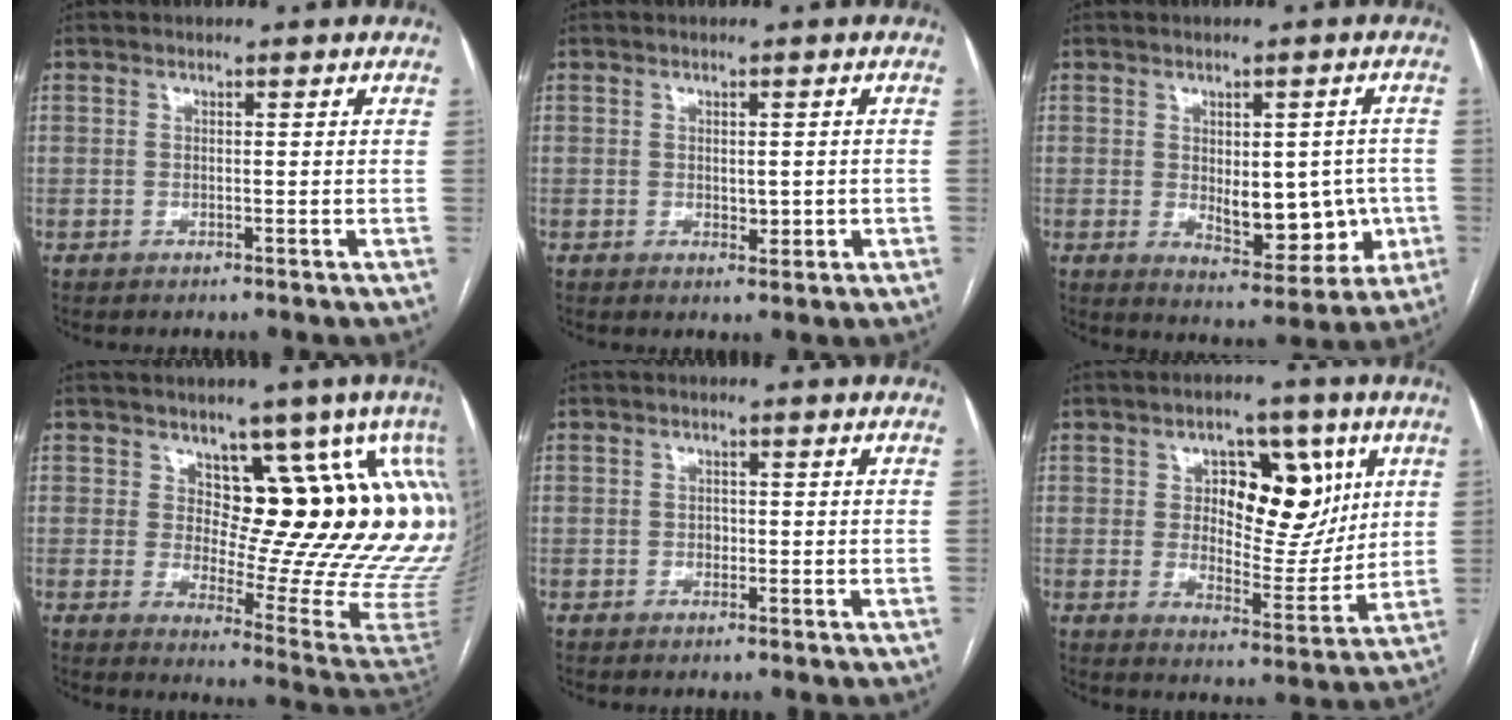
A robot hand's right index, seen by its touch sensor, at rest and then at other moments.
{"total": 2.2, "force": [-0.2, 1.0, 1.9], "torque": [-0.029, -0.003, 0.002]}
{"total": 10.4, "force": [-1.2, 5.2, 8.9], "torque": [-0.108, 0.007, 0.002]}
{"total": 17.5, "force": [8.0, 5.7, 14.4], "torque": [-0.156, -0.026, 0.086]}
{"total": 0.7, "force": [-0.1, 0.6, 0.4], "torque": [-0.004, 0.003, -0.004]}
{"total": 12.8, "force": [4.1, 6.6, 10.2], "torque": [-0.137, 0.014, 0.071]}